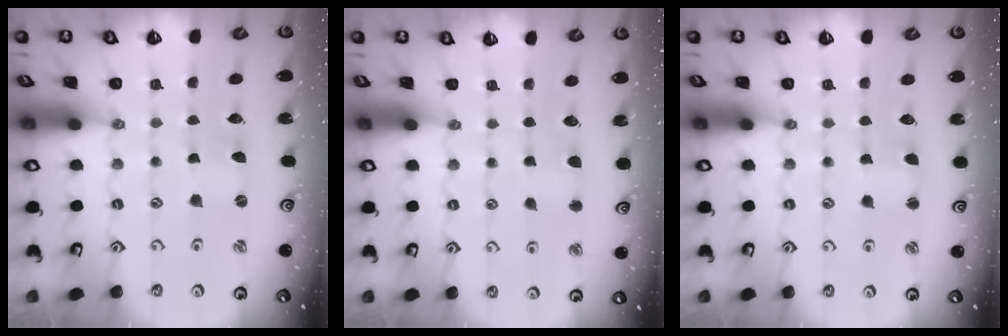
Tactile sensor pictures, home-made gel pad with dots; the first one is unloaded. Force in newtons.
{"total": 2.9, "press": 2.8, "slide": 0.4}
{"total": 1.9, "press": 1.9, "slide": 0.3}